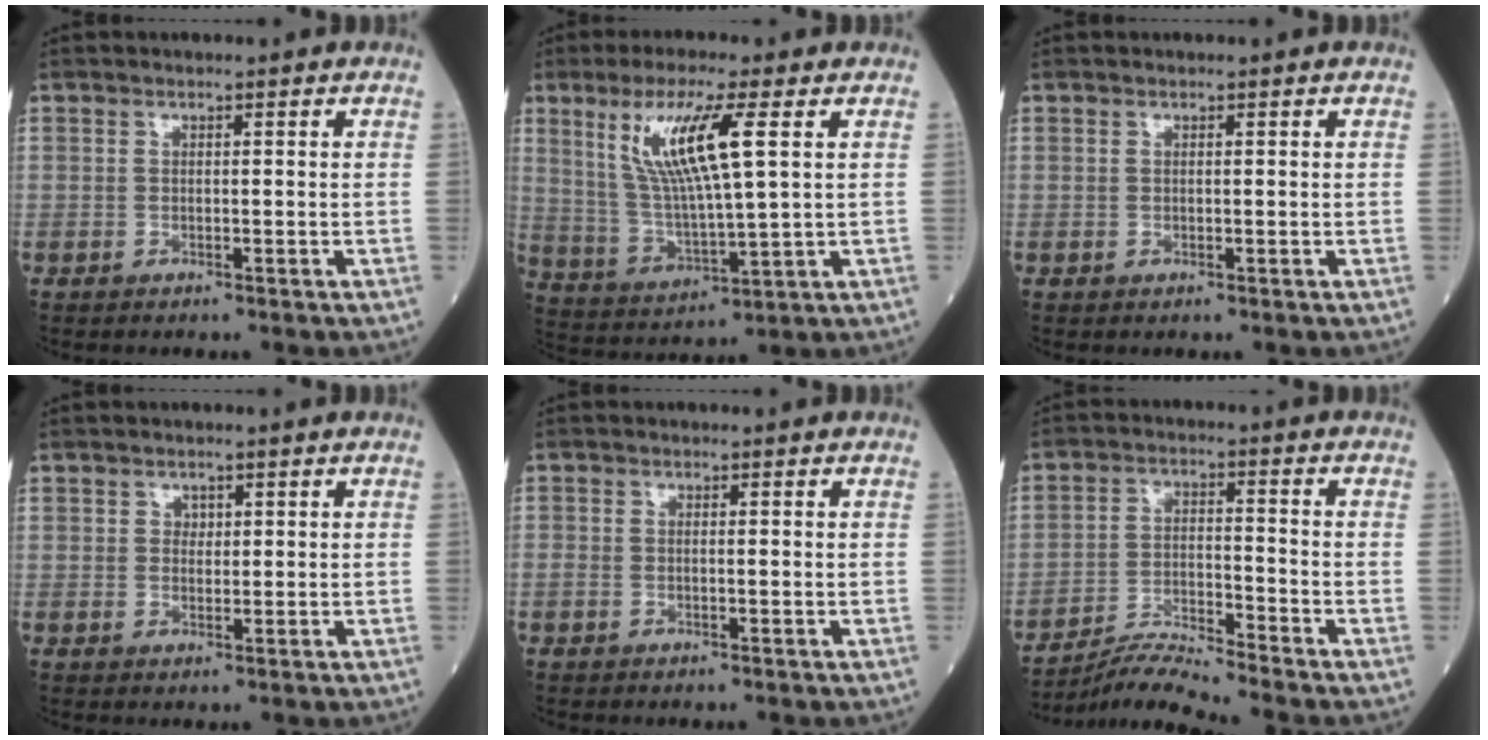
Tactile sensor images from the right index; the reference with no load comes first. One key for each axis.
{"total": 12.0, "fx": 4.4, "fy": 0.9, "fz": 11.1, "tx": -0.232, "ty": -0.002, "tz": 0.089}
{"total": 0.0}
{"total": 1.3, "fx": 0.6, "fy": 1.1, "fz": 0.6, "tx": -0.006, "ty": -0.001, "tz": 0.010}
{"total": 0.5, "fx": -0.2, "fy": 0.3, "fz": 0.4, "tx": -0.009, "ty": 0.002, "tz": -0.002}
{"total": 6.7, "fx": -6.3, "fy": -2.1, "fz": 0.9, "tx": -0.026, "ty": -0.012, "tz": -0.116}